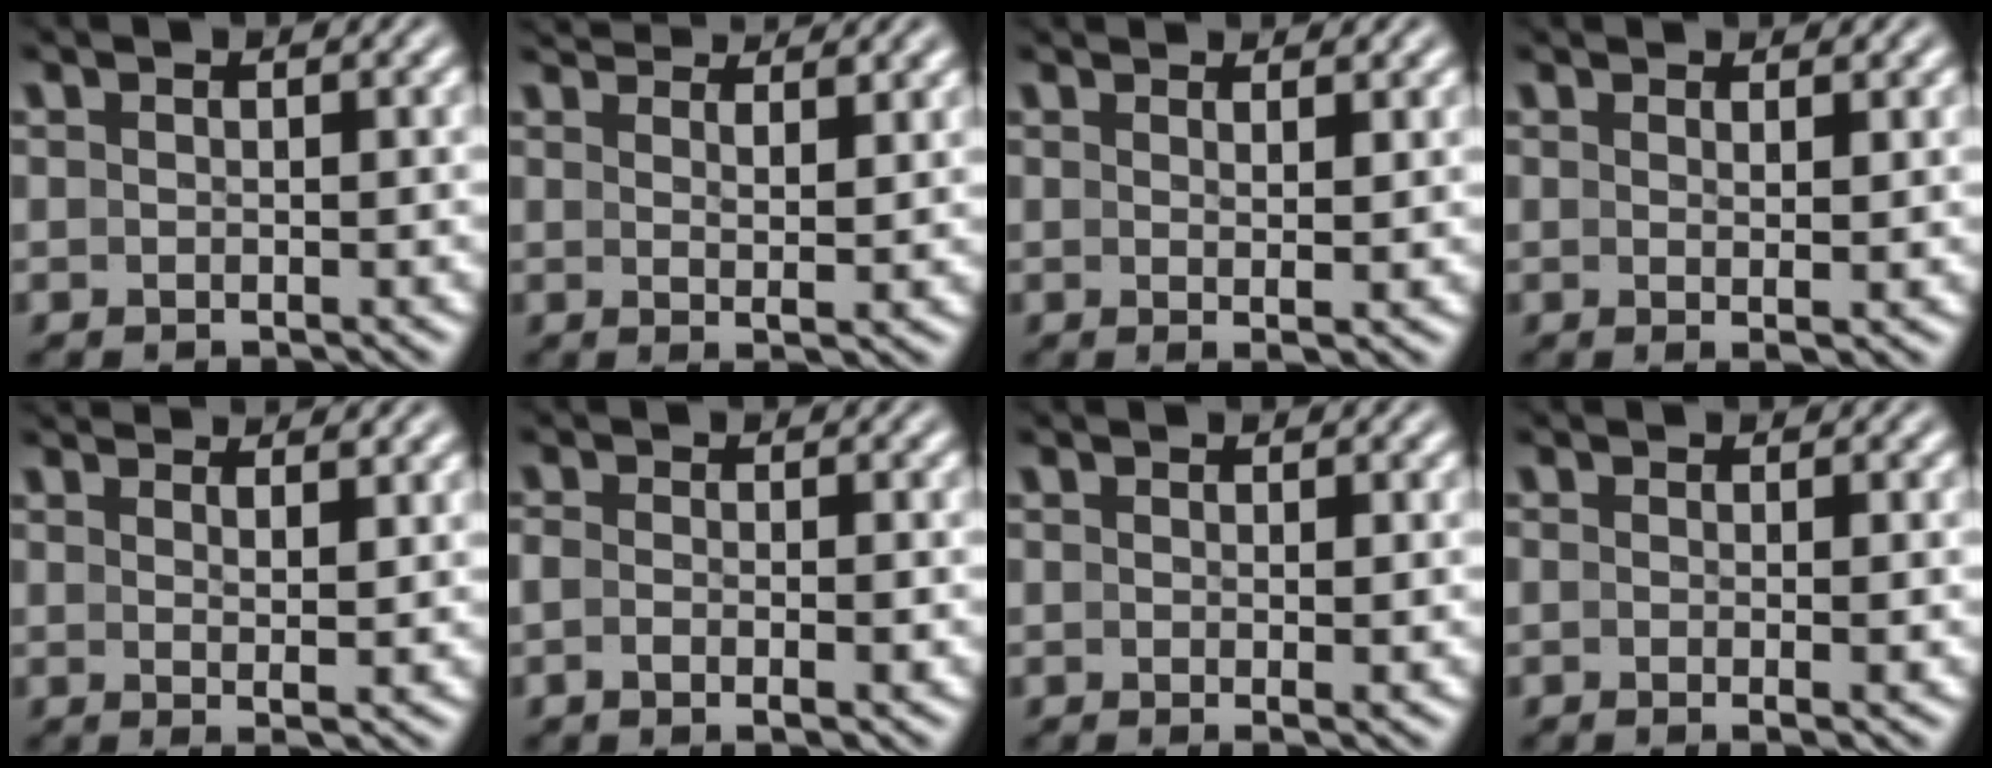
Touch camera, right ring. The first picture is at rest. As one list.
[{"total": 3.9, "force": [3.3, -0.5, 1.9], "torque": [-0.023, -0.003, 0.057]}, {"total": 1.9, "force": [0.9, -0.9, 1.4], "torque": [-0.022, -0.011, 0.021]}, {"total": 1.6, "force": [0.5, -0.9, 1.3], "torque": [-0.023, -0.011, 0.014]}, {"total": 2.7, "force": [2.0, -0.7, 1.7], "torque": [-0.024, -0.010, 0.037]}, {"total": 2.3, "force": [-0.7, 0.9, 2.0], "torque": [-0.046, -0.001, -0.014]}, {"total": 0.8, "force": [0.0, -0.2, 0.8], "torque": [-0.012, -0.002, 0.001]}, {"total": 1.3, "force": [-0.4, -0.1, 1.2], "torque": [-0.023, -0.002, -0.007]}]